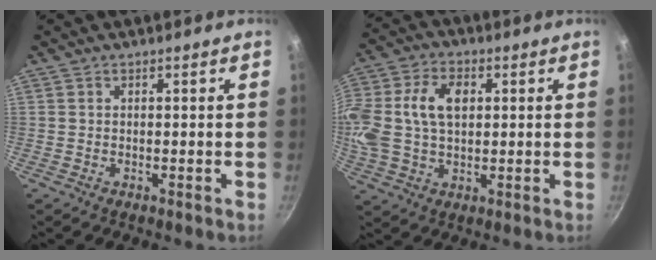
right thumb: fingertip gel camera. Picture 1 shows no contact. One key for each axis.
{"total": 17.8, "fx": 3.0, "fy": 12.3, "fz": 12.5, "tx": -0.277, "ty": 0.032, "tz": 0.050}